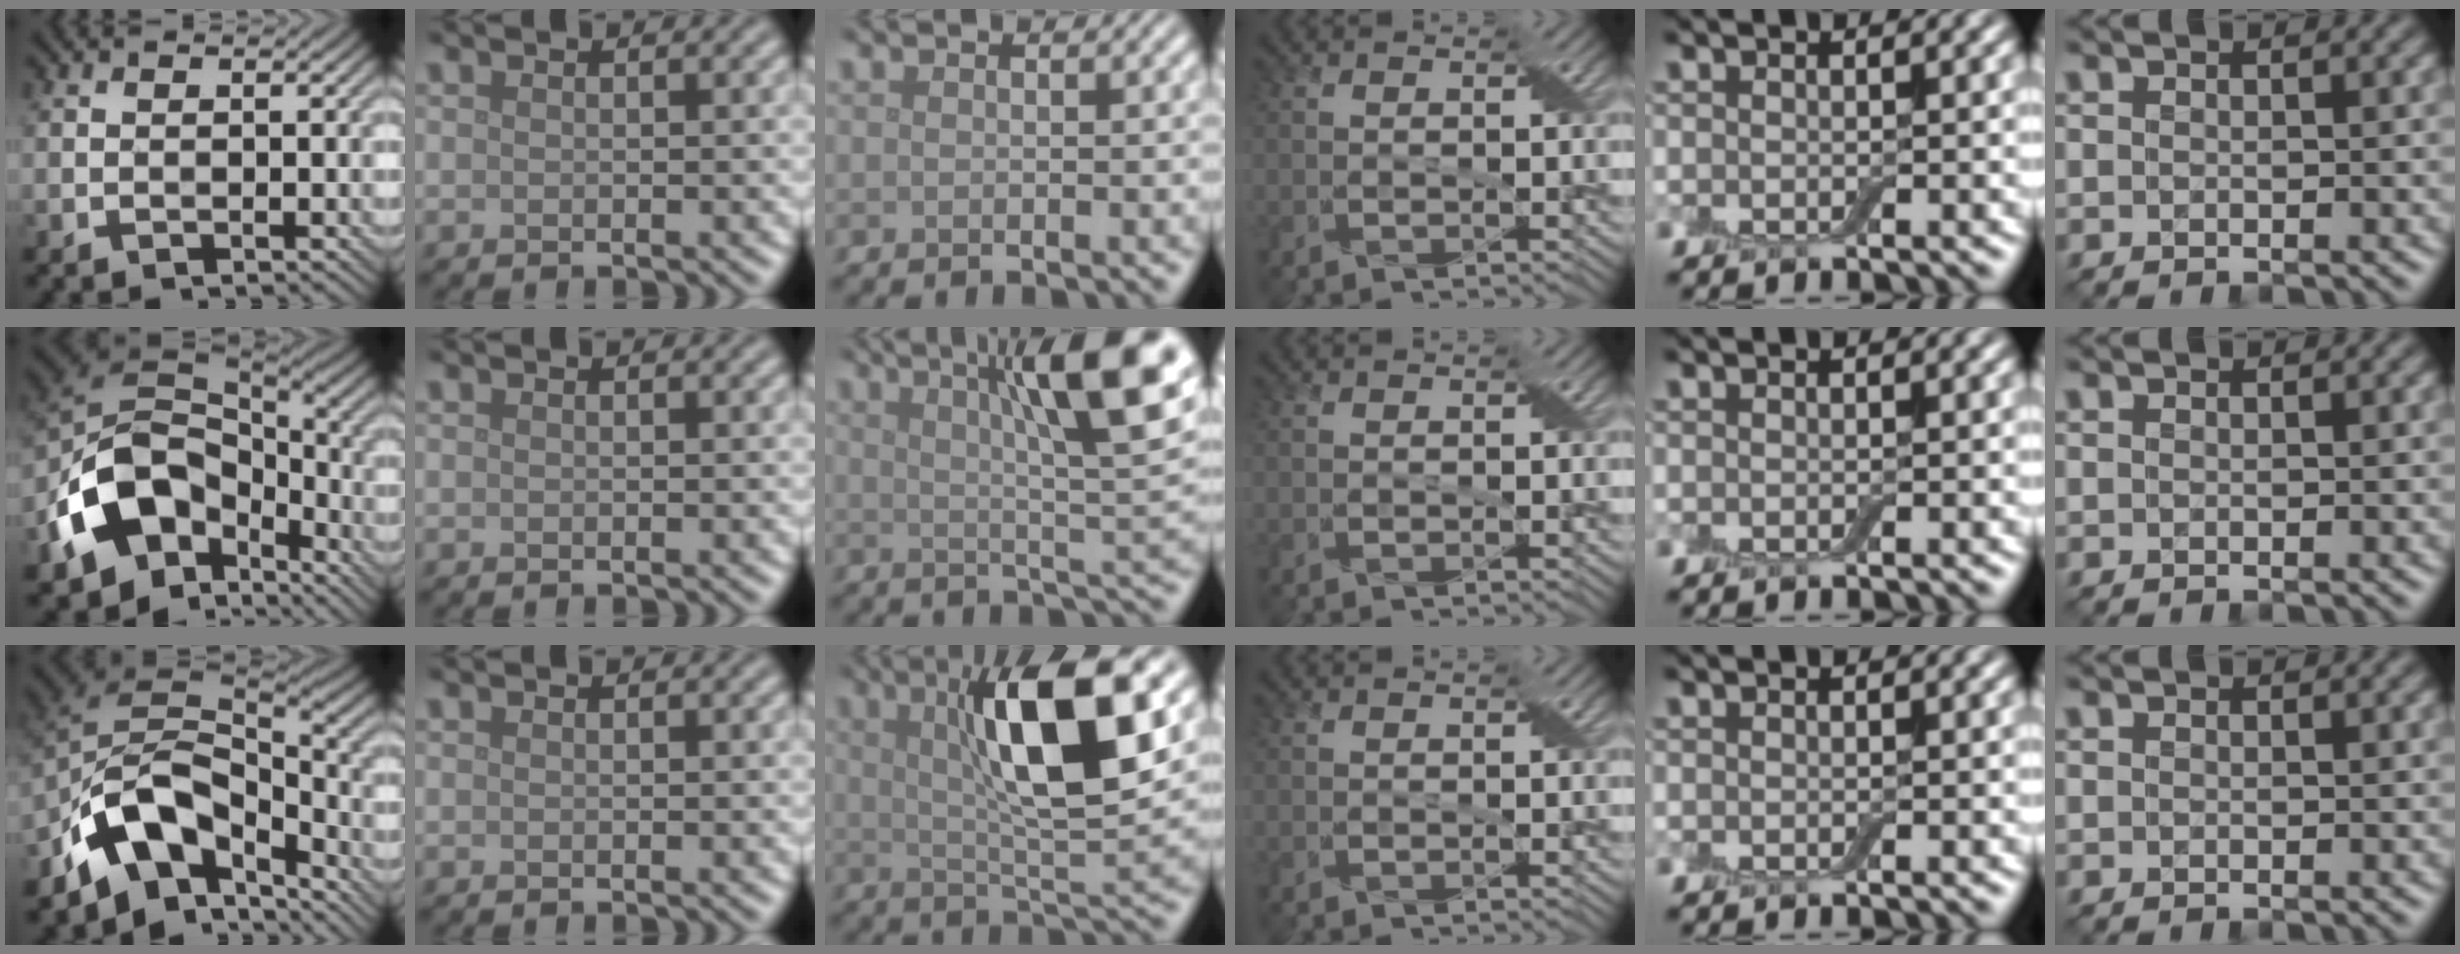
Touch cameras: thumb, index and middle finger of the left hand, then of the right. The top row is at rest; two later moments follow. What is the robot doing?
{"motion": "open", "object": "airpods case & airpods"}